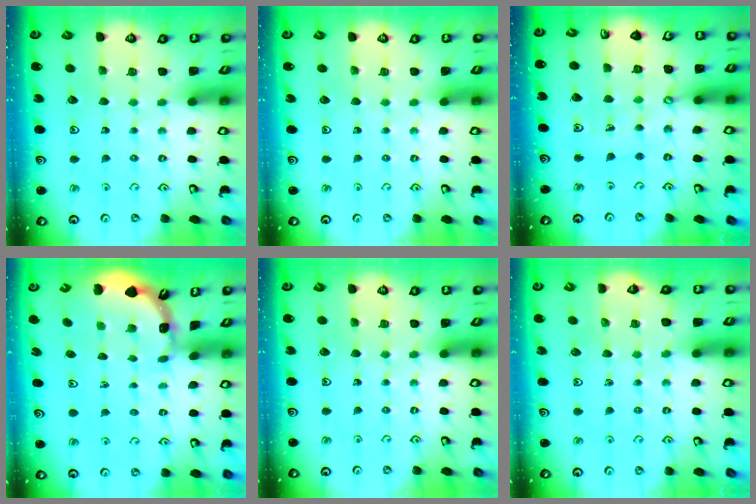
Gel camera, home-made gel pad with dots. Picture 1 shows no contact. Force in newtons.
{"total": 0.0}
{"total": 6.7, "press": 6.7, "slide": 0.4}
{"total": 1.7, "press": 1.7, "slide": 0.1}
{"total": 0.0}
{"total": 4.1, "press": 3.9, "slide": 1.0}